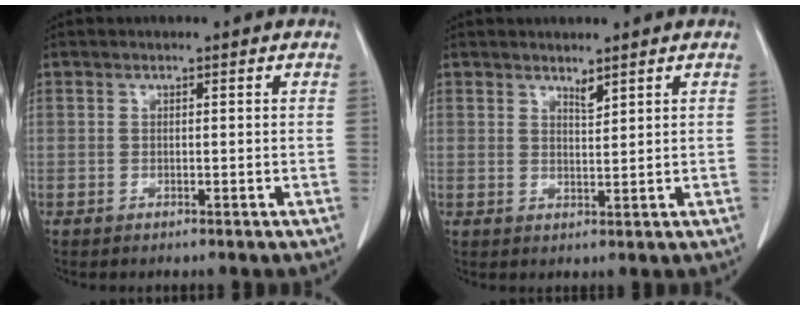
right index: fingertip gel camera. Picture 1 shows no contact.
{"total": 1.6, "force": [1.4, 0.1, 0.8], "torque": [-0.017, -0.008, 0.027]}